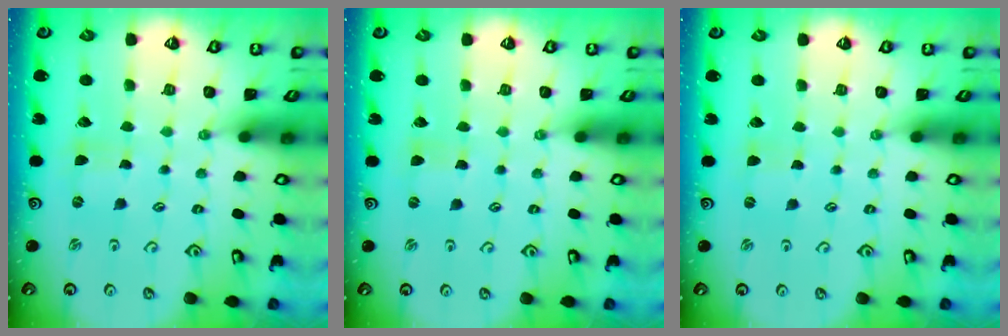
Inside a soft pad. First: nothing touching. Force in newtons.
{"total": 0.0}
{"total": 1.1, "press": 1.0, "slide": 0.4}